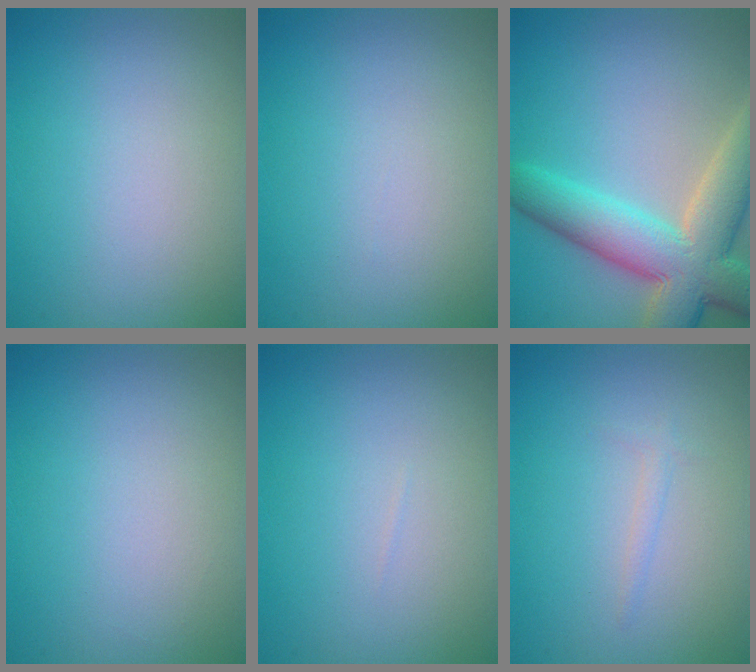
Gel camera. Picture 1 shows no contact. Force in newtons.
{"total": 0.0}
{"total": 9.4, "press": 9.4, "slide": 0.6}
{"total": 0.0}
{"total": 0.0}
{"total": 1.0, "press": 1.0, "slide": 0.1}